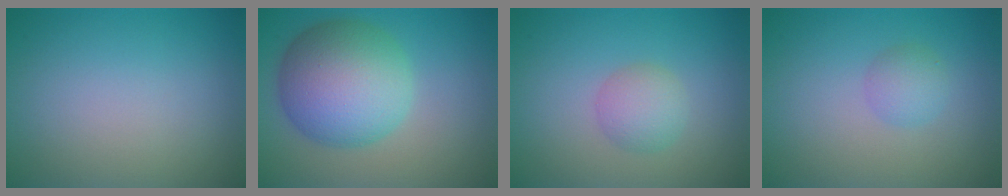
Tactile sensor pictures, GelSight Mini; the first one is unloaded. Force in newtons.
{"total": 9.3, "press": 9.3, "slide": 0.2}
{"total": 2.4, "press": 2.4, "slide": 0.1}
{"total": 1.7, "press": 1.7, "slide": 0.0}